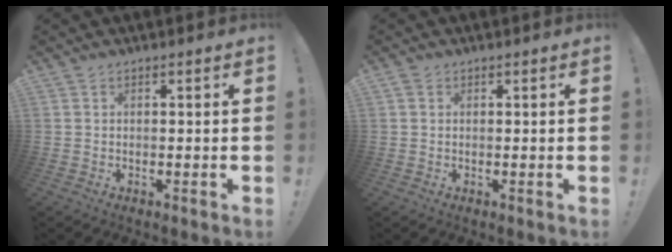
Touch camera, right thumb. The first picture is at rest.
{"total": 0.8, "force": [0.4, 0.7, 0.2], "torque": [-0.008, 0.003, 0.007]}